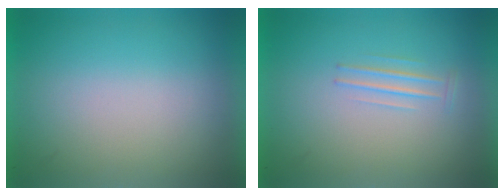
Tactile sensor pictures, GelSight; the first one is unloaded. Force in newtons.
{"total": 1.1}